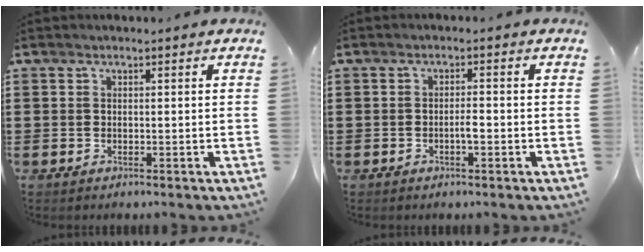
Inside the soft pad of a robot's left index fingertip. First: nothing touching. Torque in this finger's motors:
{"motor_torque": [0.03, 0.02, 0.04, 0.02]}